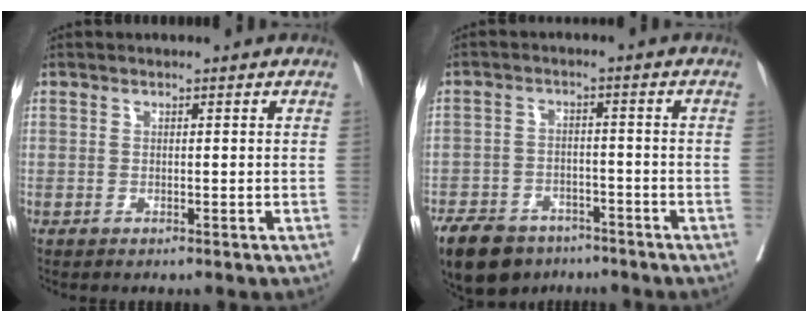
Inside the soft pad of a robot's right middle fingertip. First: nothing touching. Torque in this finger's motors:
{"motor_torque": [0.53, -0.54, 0.09, 0.07]}